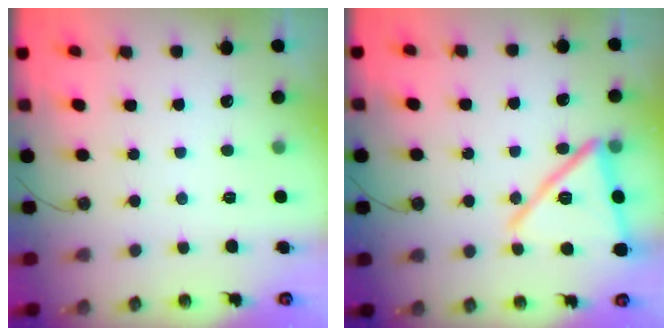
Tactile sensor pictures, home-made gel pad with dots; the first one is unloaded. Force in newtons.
{"total": 17.7, "press": 16.3, "slide": 6.9}